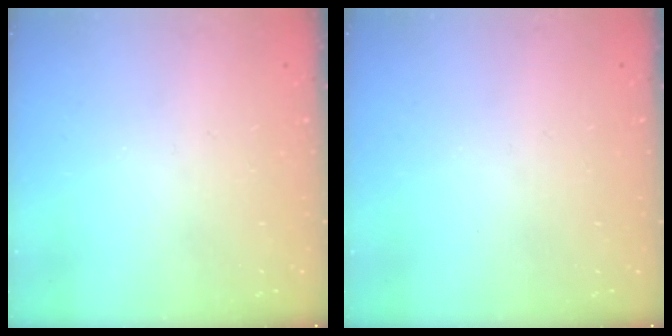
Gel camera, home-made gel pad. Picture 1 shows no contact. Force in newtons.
{"total": 0.0}